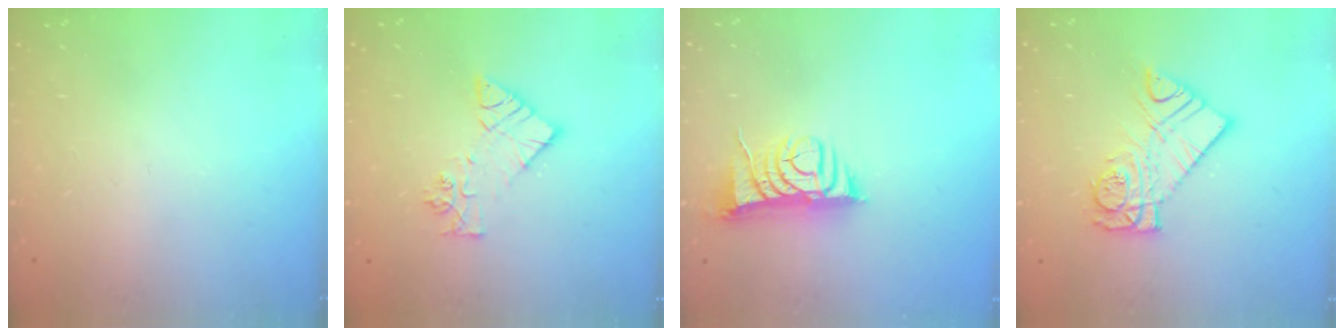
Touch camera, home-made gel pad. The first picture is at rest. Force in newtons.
{"total": 10.2, "press": 10.1, "slide": 0.9}
{"total": 8.3, "press": 8.2, "slide": 0.8}
{"total": 11.7, "press": 11.7, "slide": 1.0}